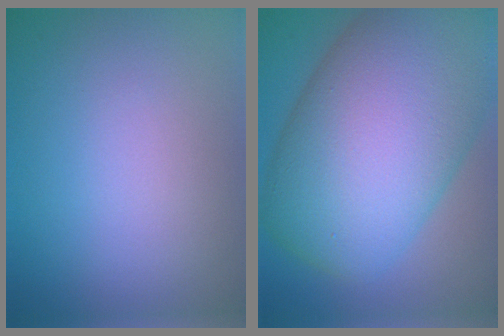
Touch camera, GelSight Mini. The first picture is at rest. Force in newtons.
{"total": 16.4, "press": 16.4, "slide": 0.4}